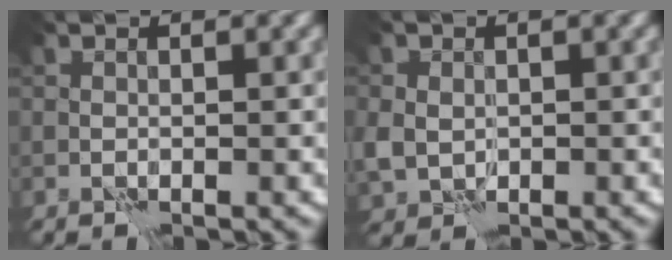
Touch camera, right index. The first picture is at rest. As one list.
[{"total": 3.0, "force": [-0.2, 2.5, 1.5], "torque": [-0.038, -0.007, -0.003]}]